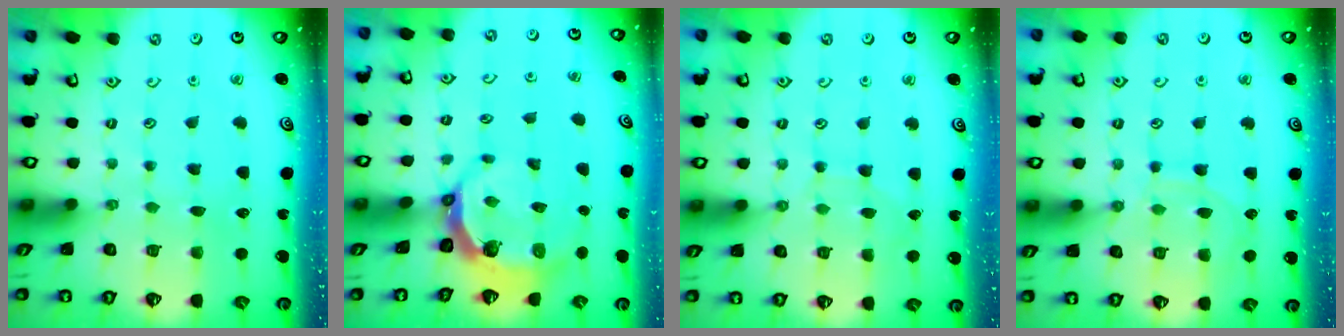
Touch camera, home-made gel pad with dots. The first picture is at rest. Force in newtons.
{"total": 6.3, "press": 4.9, "slide": 3.8}
{"total": 2.6, "press": 2.6, "slide": 0.3}
{"total": 9.0, "press": 9.0, "slide": 0.7}